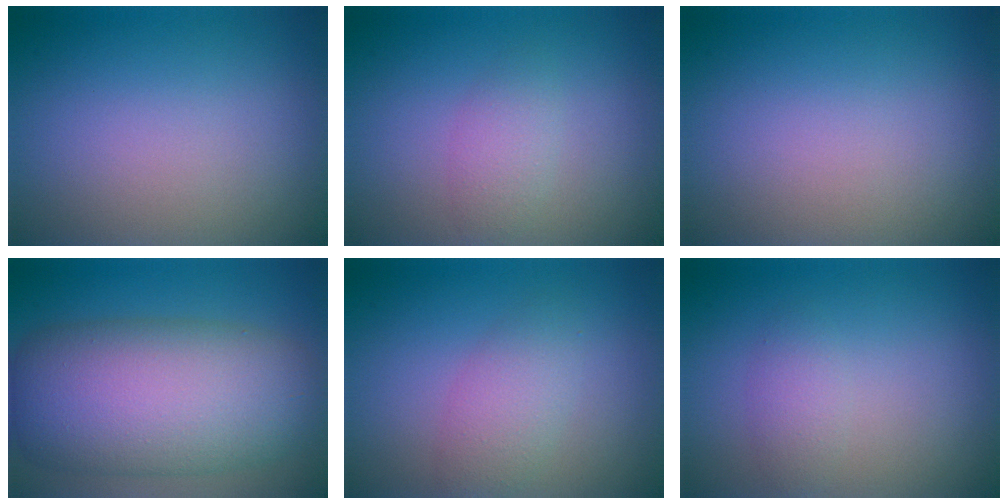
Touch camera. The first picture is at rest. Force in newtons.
{"total": 1.8, "press": 1.8, "slide": 0.1}
{"total": 0.0}
{"total": 12.0, "press": 12.0, "slide": 0.2}
{"total": 2.6, "press": 2.6, "slide": 0.0}
{"total": 1.5, "press": 1.5, "slide": 0.0}